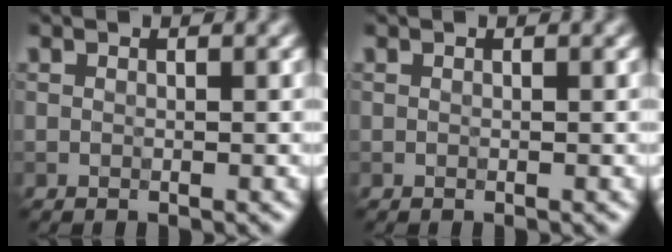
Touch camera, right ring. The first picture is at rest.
{"total": 0.0}